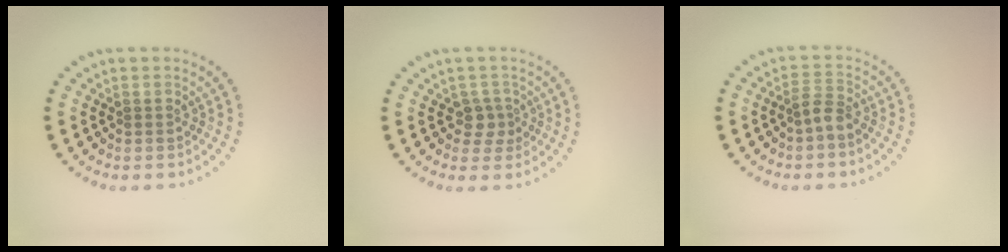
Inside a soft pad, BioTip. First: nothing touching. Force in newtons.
{"total": 1.8, "press": 1.5, "slide": 1.1}
{"total": 1.9, "press": 1.3, "slide": 1.3}